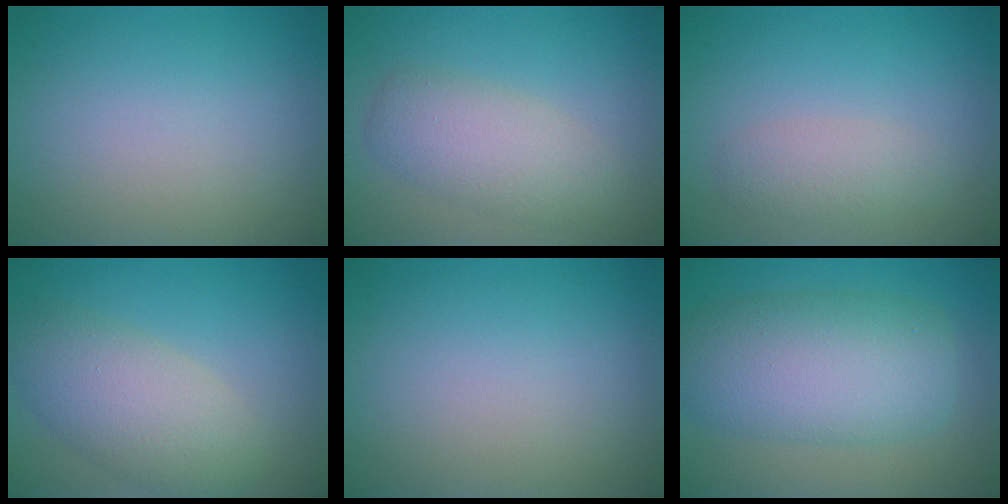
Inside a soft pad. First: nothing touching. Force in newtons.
{"total": 4.1, "press": 4.1, "slide": 0.4}
{"total": 2.1, "press": 2.1, "slide": 0.2}
{"total": 5.6, "press": 5.6, "slide": 0.1}
{"total": 0.0}
{"total": 8.4, "press": 8.3, "slide": 0.4}